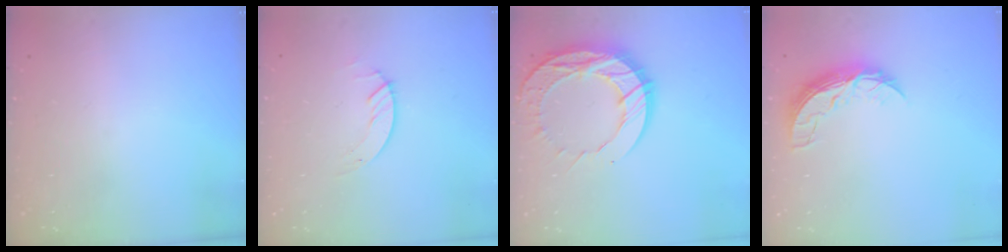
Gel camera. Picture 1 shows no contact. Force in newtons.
{"total": 1.4, "press": 1.4, "slide": 0.2}
{"total": 16.1, "press": 16.1, "slide": 1.3}
{"total": 8.0, "press": 8.0, "slide": 0.5}